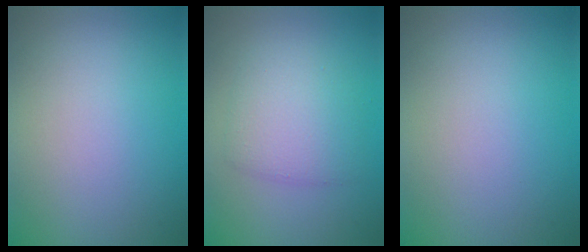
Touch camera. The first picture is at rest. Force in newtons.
{"total": 3.5, "press": 3.5, "slide": 0.2}
{"total": 0.0}